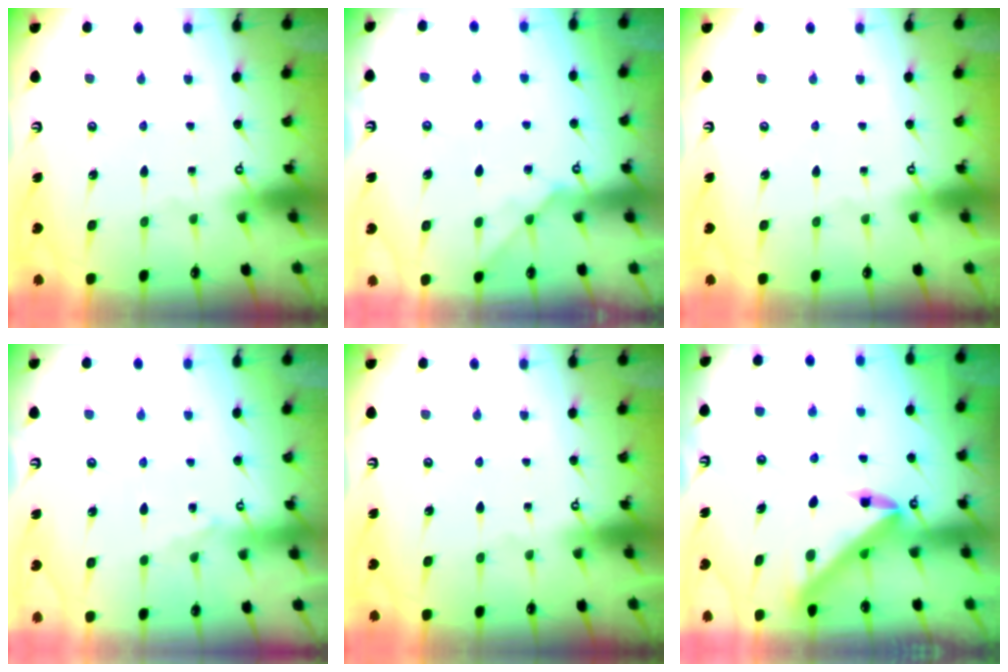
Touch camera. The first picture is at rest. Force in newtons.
{"total": 4.0, "press": 3.9, "slide": 0.7}
{"total": 0.0}
{"total": 3.5, "press": 3.4, "slide": 0.6}
{"total": 0.0}
{"total": 6.4, "press": 6.4, "slide": 0.3}